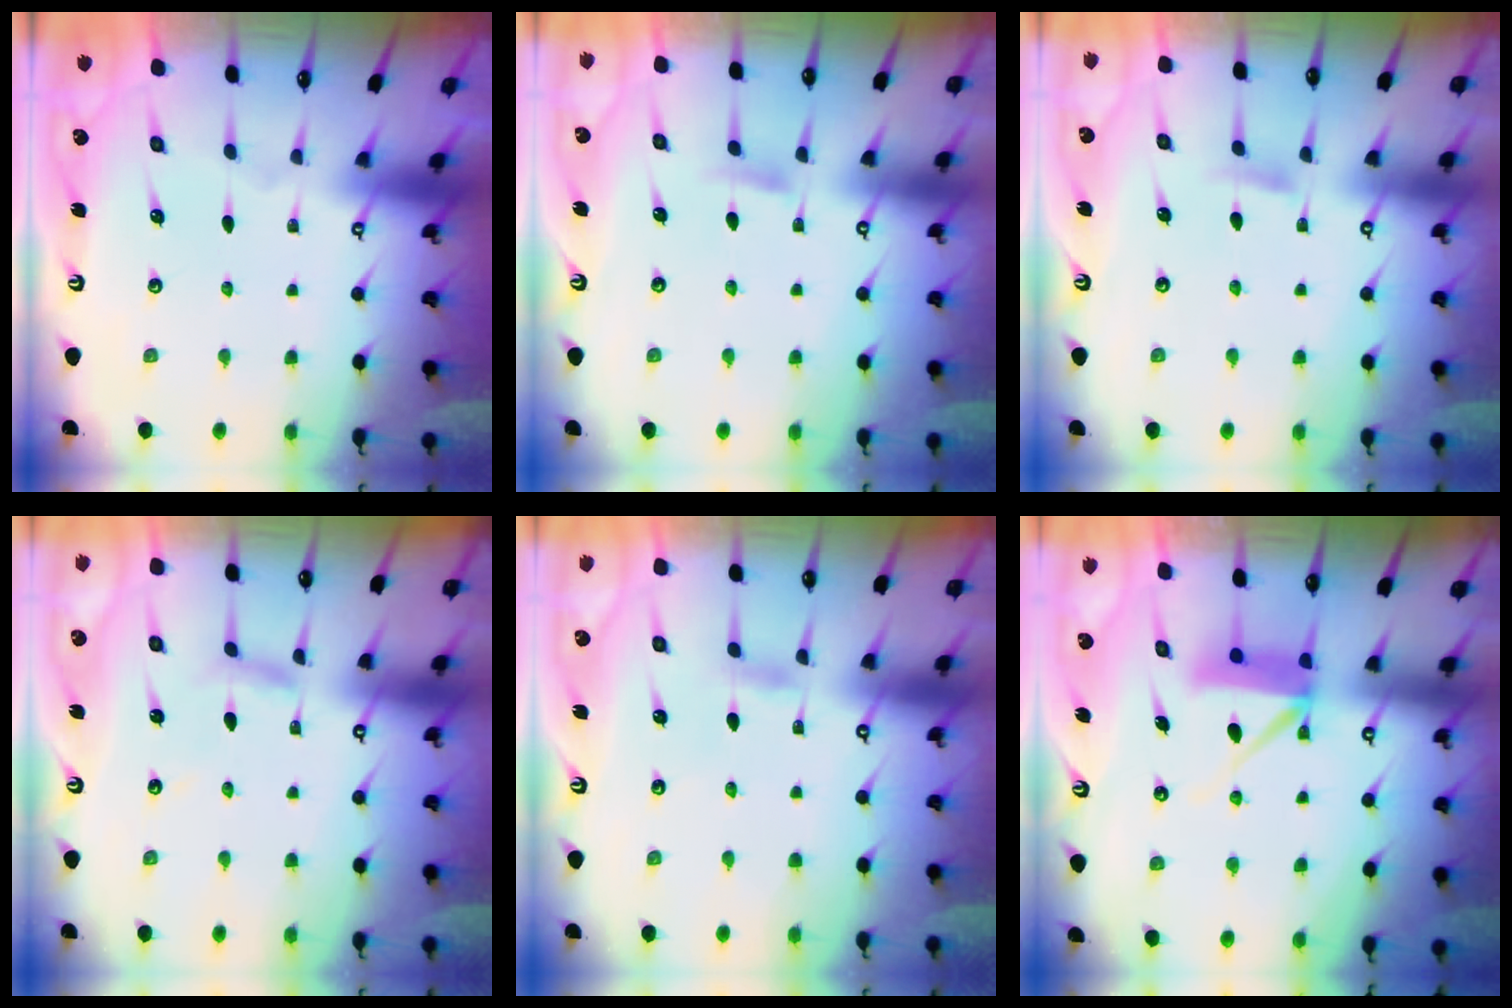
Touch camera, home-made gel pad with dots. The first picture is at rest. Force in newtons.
{"total": 4.4, "press": 4.3, "slide": 0.6}
{"total": 4.4, "press": 4.3, "slide": 0.6}
{"total": 3.4, "press": 3.4, "slide": 0.3}
{"total": 3.1, "press": 3.1, "slide": 0.3}
{"total": 8.2, "press": 8.1, "slide": 0.6}